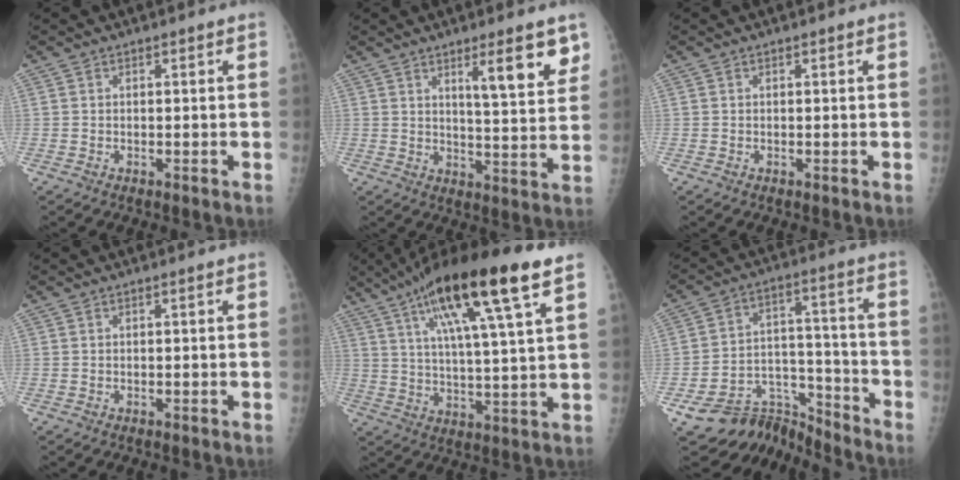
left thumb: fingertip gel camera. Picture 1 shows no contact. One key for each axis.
{"total": 10.5, "fx": 5.9, "fy": 2.0, "fz": 8.4, "tx": -0.104, "ty": -0.041, "tz": 0.088}
{"total": 0.0}
{"total": 0.0}
{"total": 19.9, "fx": 10.5, "fy": 3.0, "fz": 16.7, "tx": -0.281, "ty": -0.016, "tz": 0.176}
{"total": 12.0, "fx": -11.0, "fy": 4.7, "fz": 0.3, "tx": 0.026, "ty": 0.109, "tz": -0.183}